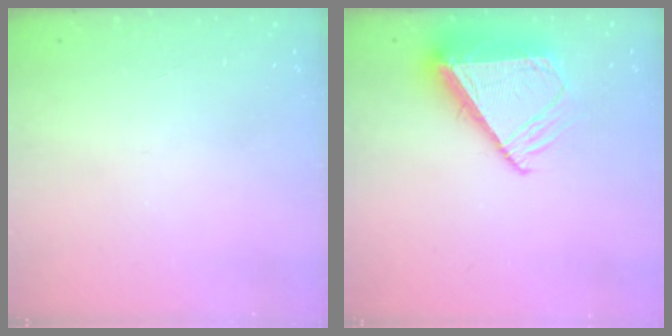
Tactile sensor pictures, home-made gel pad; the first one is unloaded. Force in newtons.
{"total": 9.8, "press": 9.7, "slide": 1.1}